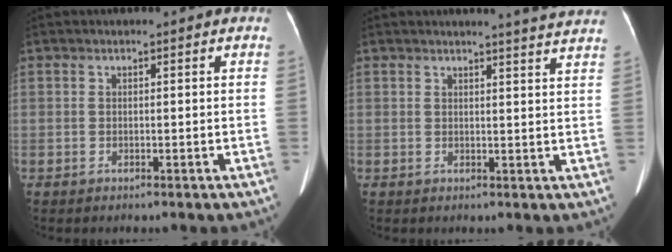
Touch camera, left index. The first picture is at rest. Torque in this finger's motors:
{"motor_torque": [-0.07, -0.45, 0.01, 0.03]}